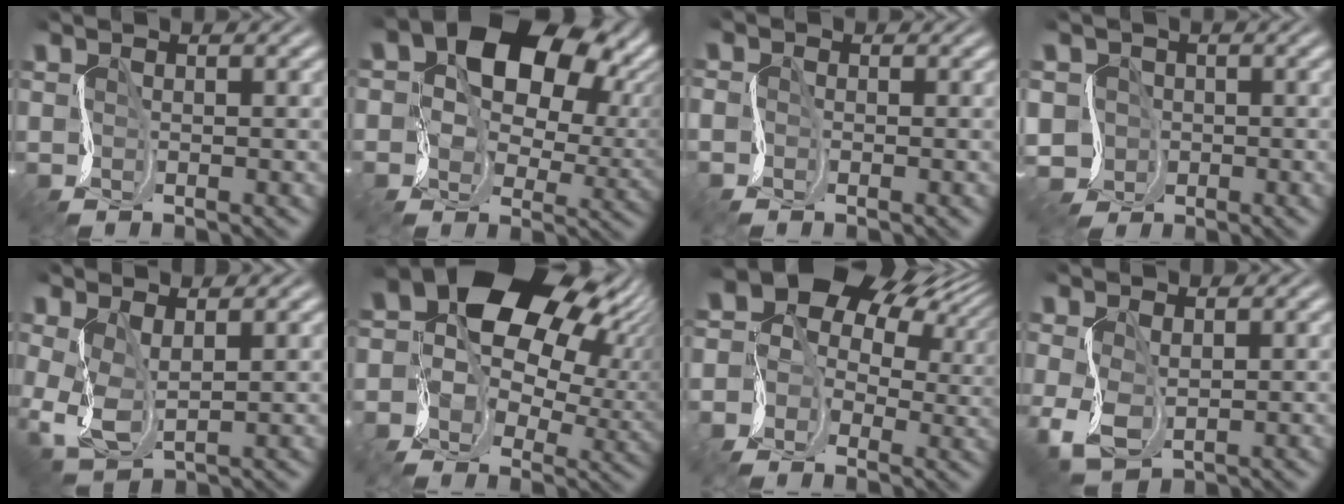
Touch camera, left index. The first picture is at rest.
{"total": 12.7, "force": [3.9, 9.3, 7.8], "torque": [-0.106, 0.026, 0.061]}
{"total": 1.8, "force": [-1.5, 0.2, -0.9], "torque": [0.010, -0.005, -0.024]}
{"total": 2.9, "force": [-1.2, 2.6, 0.0], "torque": [-0.014, -0.001, -0.017]}
{"total": 3.0, "force": [-0.4, 1.6, 2.5], "torque": [-0.081, -0.006, 0.000]}
{"total": 17.8, "force": [4.3, 13.5, 10.8], "torque": [-0.183, 0.030, 0.085]}
{"total": 11.9, "force": [3.2, 9.3, 6.8], "torque": [-0.121, 0.028, 0.053]}
{"total": 2.1, "force": [-0.5, 1.4, 1.4], "torque": [-0.060, -0.006, 0.002]}